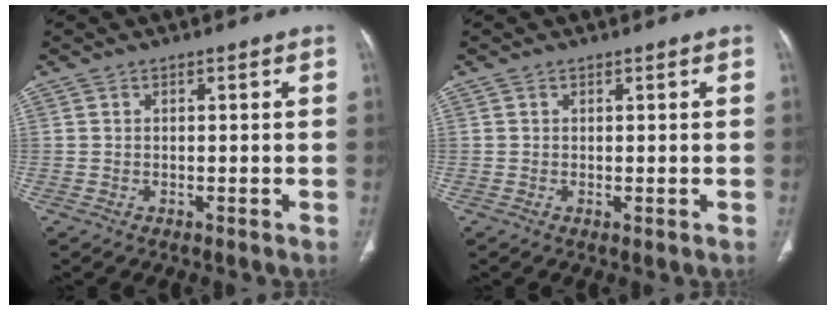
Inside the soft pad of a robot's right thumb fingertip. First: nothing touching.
{"total": 0.5, "force": [0.0, 0.2, 0.5], "torque": [-0.014, -0.004, 0.000]}